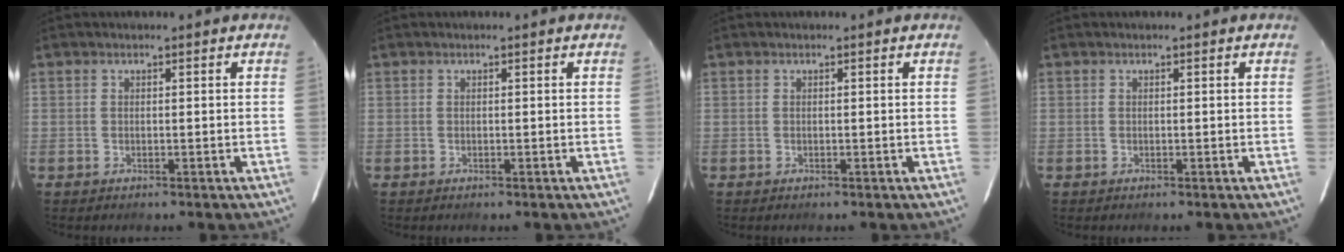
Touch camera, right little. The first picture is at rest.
{"total": 0.0}
{"total": 0.0}
{"total": 0.0}